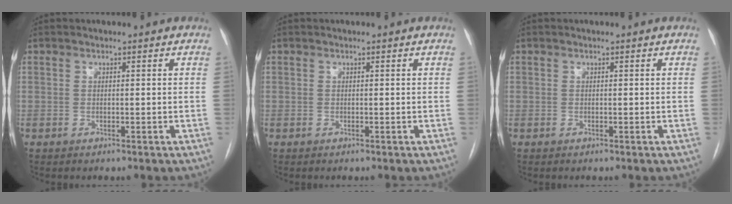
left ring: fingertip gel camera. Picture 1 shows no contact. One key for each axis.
{"total": 0.0}
{"total": 0.0}